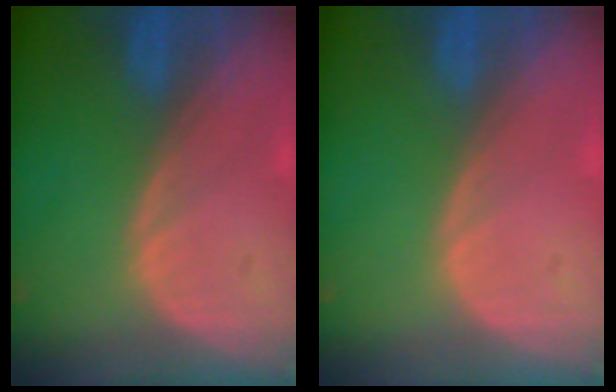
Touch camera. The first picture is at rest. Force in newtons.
{"total": 0.0}